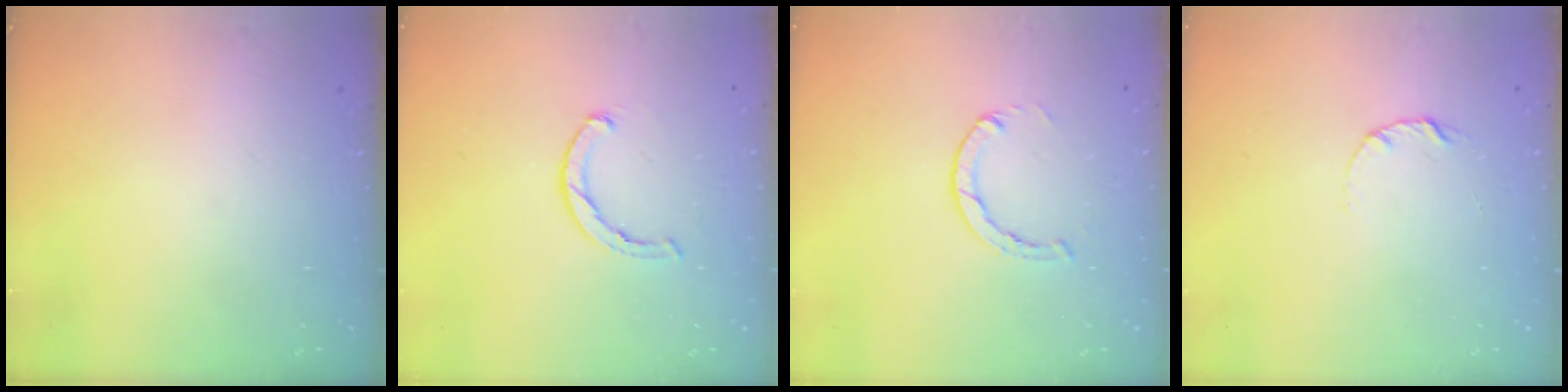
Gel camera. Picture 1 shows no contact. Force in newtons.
{"total": 2.3, "press": 2.2, "slide": 0.5}
{"total": 1.3, "press": 1.2, "slide": 0.3}
{"total": 2.1, "press": 2.1, "slide": 0.1}